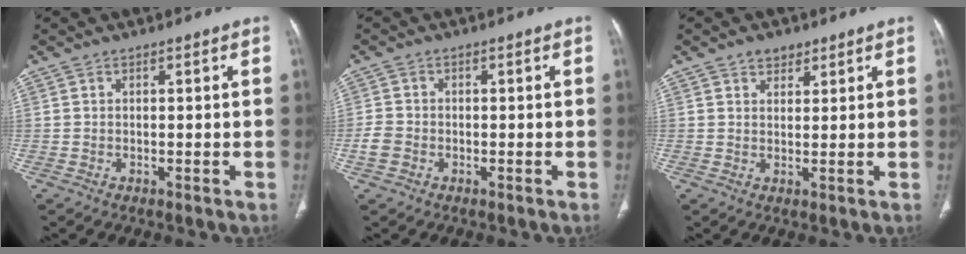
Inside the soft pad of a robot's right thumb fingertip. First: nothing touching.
{"total": 3.0, "force": [-1.1, 2.3, 1.5], "torque": [-0.032, 0.006, -0.024]}
{"total": 3.1, "force": [2.1, 2.0, 1.2], "torque": [-0.001, -0.012, 0.032]}